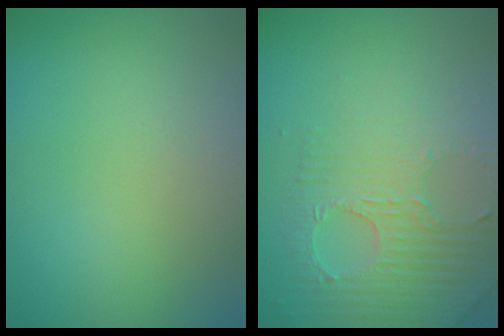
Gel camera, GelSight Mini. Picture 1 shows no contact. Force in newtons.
{"total": 3.8, "press": 3.7, "slide": 1.0}